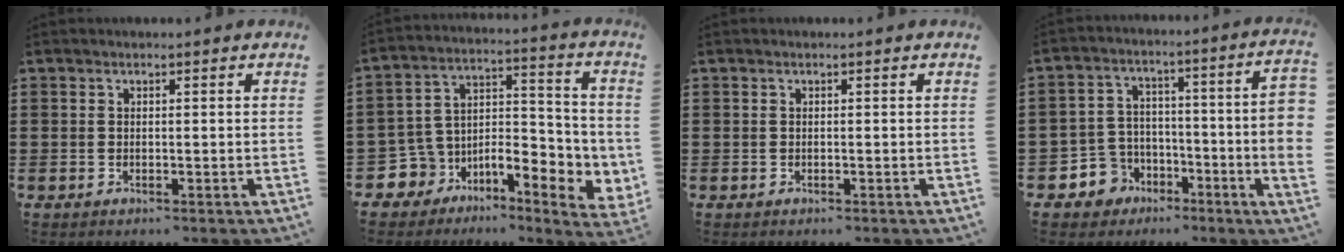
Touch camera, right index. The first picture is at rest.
{"total": 5.9, "force": [-2.5, 4.8, 2.3], "torque": [-0.066, -0.019, -0.044]}
{"total": 0.0}
{"total": 6.7, "force": [-4.1, 3.9, 3.4], "torque": [-0.083, 0.007, -0.081]}